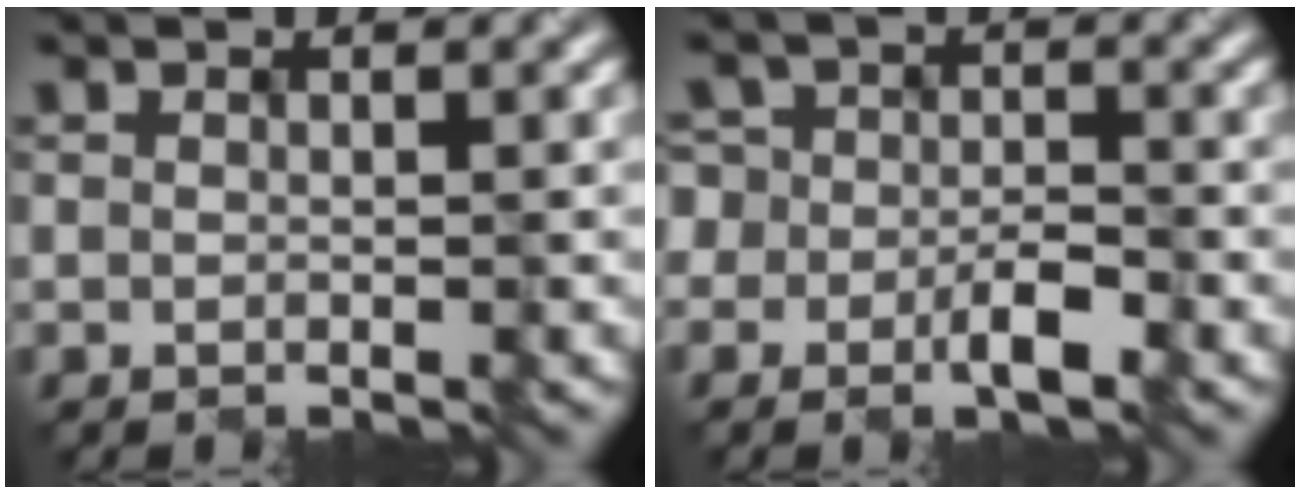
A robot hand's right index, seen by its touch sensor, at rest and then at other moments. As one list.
[{"total": 3.4, "force": [-1.8, 2.2, 1.8], "torque": [-0.030, -0.002, -0.035]}]